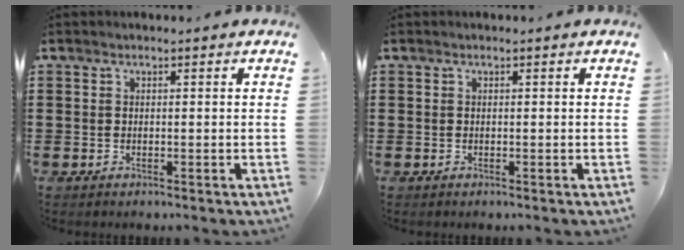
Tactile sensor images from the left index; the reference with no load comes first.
{"total": 0.0}